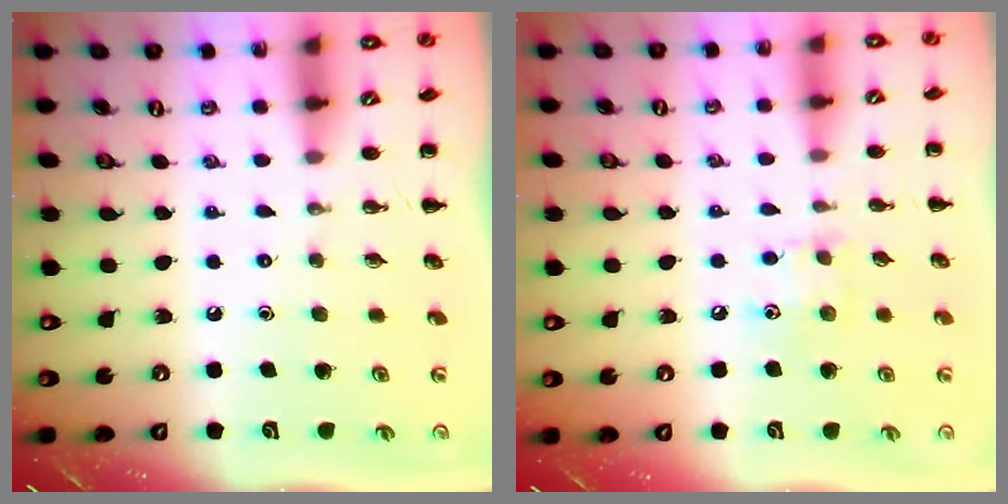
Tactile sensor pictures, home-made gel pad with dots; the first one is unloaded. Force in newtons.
{"total": 7.7, "press": 7.5, "slide": 1.3}